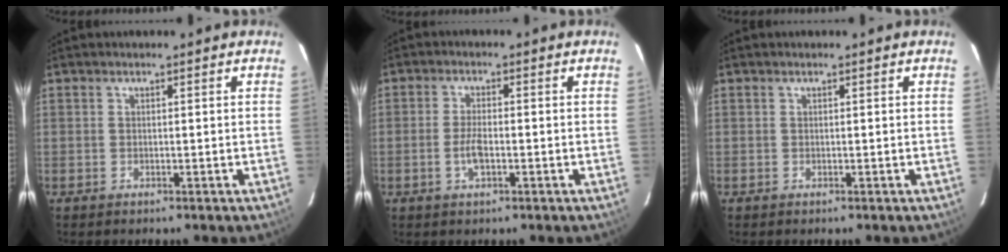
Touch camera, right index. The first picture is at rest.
{"total": 3.8, "force": [-1.2, 1.4, 3.3], "torque": [-0.068, 0.001, -0.022]}
{"total": 0.0}